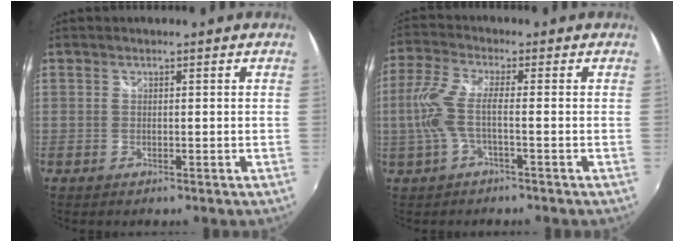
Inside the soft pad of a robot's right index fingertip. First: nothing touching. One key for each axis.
{"total": 6.9, "fx": -1.4, "fy": 1.3, "fz": 6.7, "tx": -0.156, "ty": -0.001, "tz": -0.023}